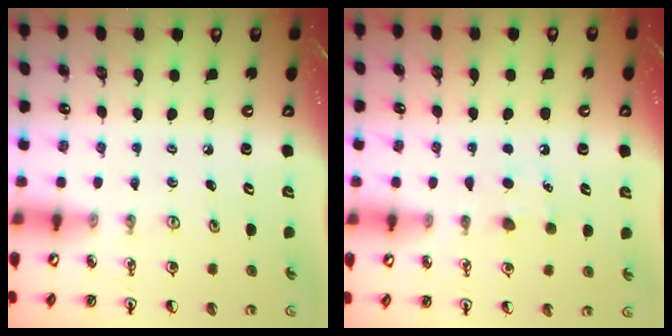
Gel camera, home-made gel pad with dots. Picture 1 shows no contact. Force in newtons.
{"total": 5.9, "press": 5.8, "slide": 0.6}